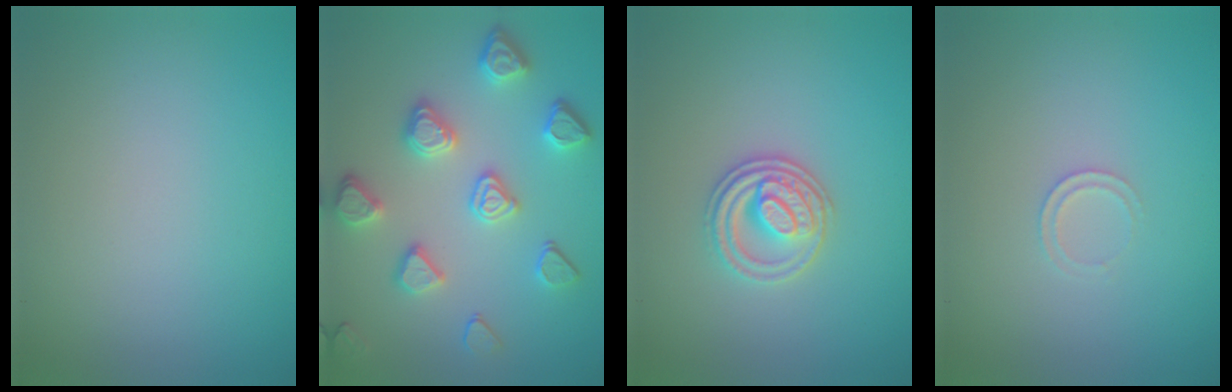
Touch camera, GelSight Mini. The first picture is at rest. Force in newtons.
{"total": 4.6, "press": 4.1, "slide": 2.1}
{"total": 3.0, "press": 2.8, "slide": 1.2}
{"total": 0.9, "press": 0.9, "slide": 0.1}